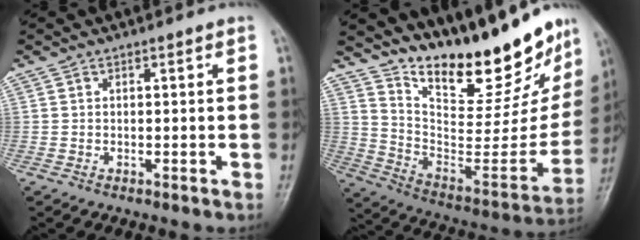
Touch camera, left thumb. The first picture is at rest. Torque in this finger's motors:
{"motor_torque": [1.30, -0.52, 0.84, -1.93, 0.10]}